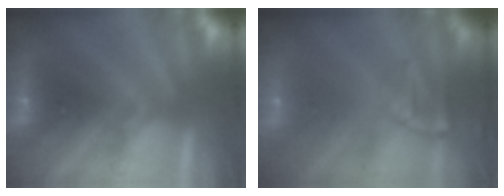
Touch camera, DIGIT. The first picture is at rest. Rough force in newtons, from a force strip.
{"total": 2.4}